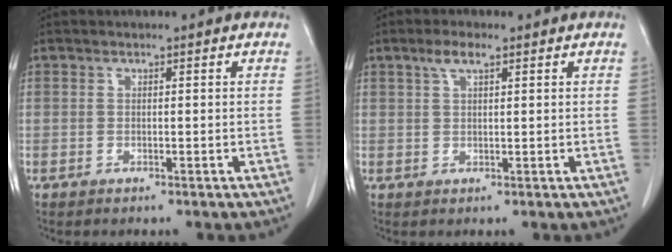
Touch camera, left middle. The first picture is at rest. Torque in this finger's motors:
{"motor_torque": [0.60, -0.57, 0.00, 0.02]}